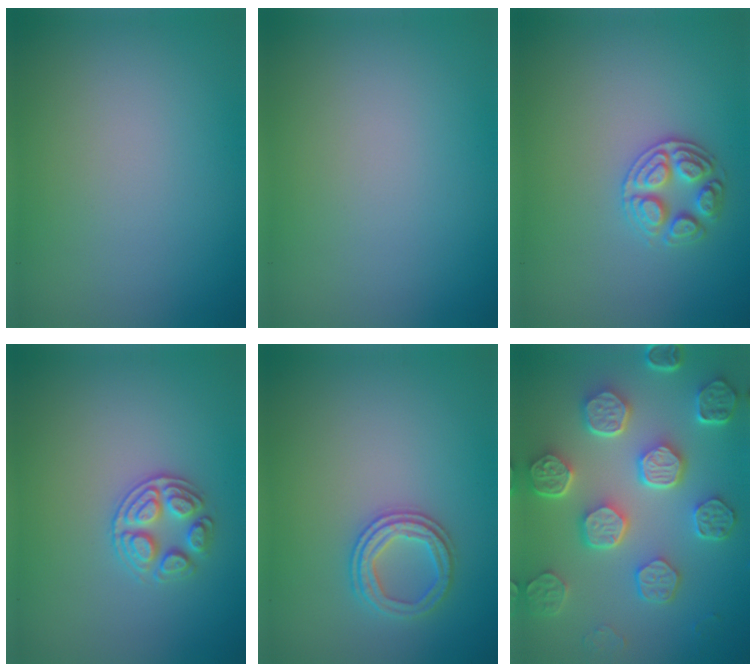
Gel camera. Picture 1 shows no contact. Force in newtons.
{"total": 0.0}
{"total": 2.6, "press": 2.6, "slide": 0.4}
{"total": 2.7, "press": 2.5, "slide": 0.9}
{"total": 2.5, "press": 2.4, "slide": 0.6}
{"total": 8.1, "press": 6.2, "slide": 5.3}